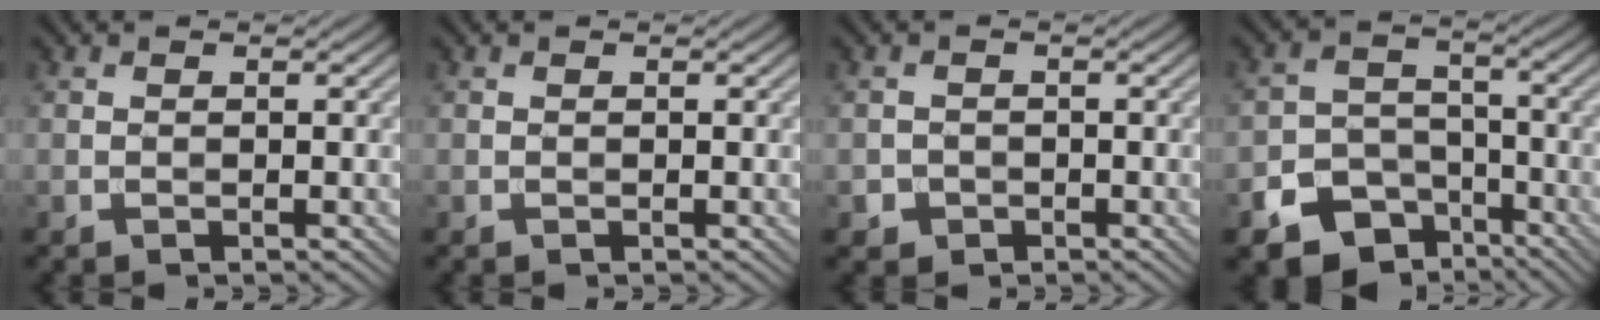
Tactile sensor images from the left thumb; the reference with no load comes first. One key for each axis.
{"total": 0.0}
{"total": 1.6, "fx": -0.8, "fy": 1.4, "fz": 0.3, "tx": 0.000, "ty": -0.006, "tz": -0.017}
{"total": 9.8, "fx": -6.2, "fy": 6.8, "fz": 3.4, "tx": -0.062, "ty": -0.022, "tz": -0.107}